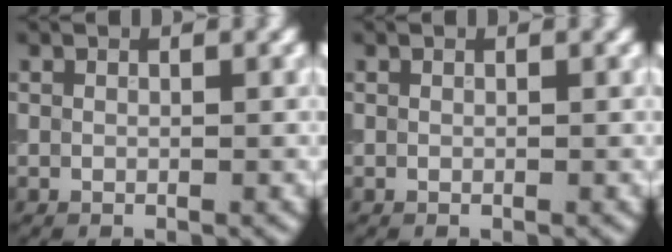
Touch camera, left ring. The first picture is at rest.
{"total": 0.0}